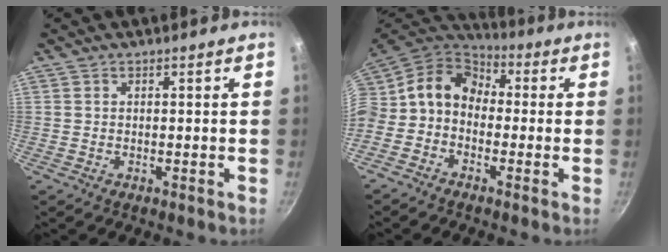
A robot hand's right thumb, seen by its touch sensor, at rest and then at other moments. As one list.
[{"total": 12.4, "force": [0.4, 10.0, 7.4], "torque": [-0.123, 0.046, -0.019]}]